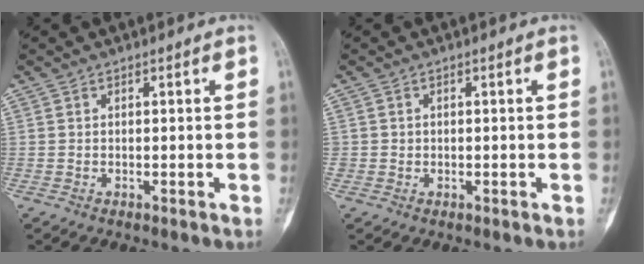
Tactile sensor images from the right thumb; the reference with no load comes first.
{"total": 0.8, "force": [0.1, 0.8, 0.0], "torque": [0.008, 0.005, 0.001]}